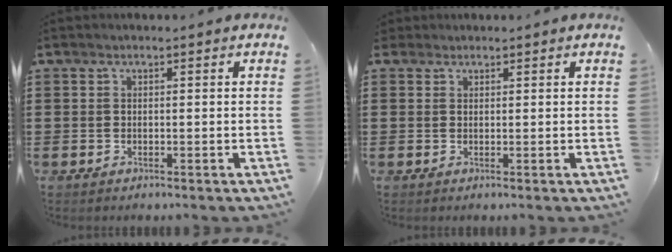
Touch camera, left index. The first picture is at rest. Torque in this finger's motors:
{"motor_torque": [-0.13, -0.04, 0.00, -0.03]}